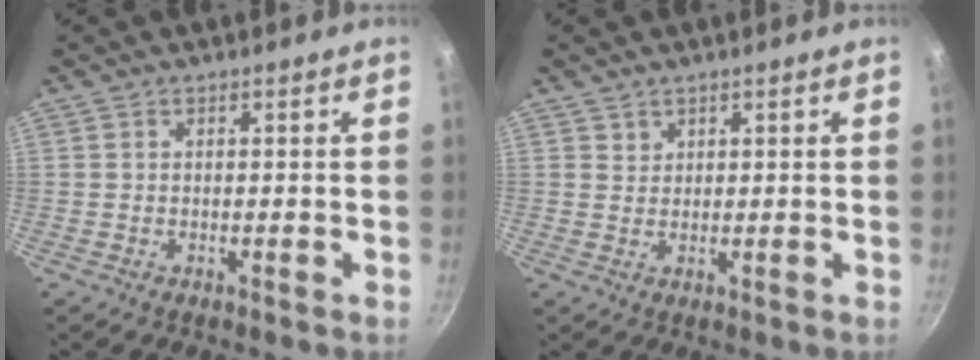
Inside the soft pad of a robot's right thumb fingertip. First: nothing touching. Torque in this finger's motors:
{"motor_torque": [-0.57, 0.34, -0.38, -0.09, 0.04]}